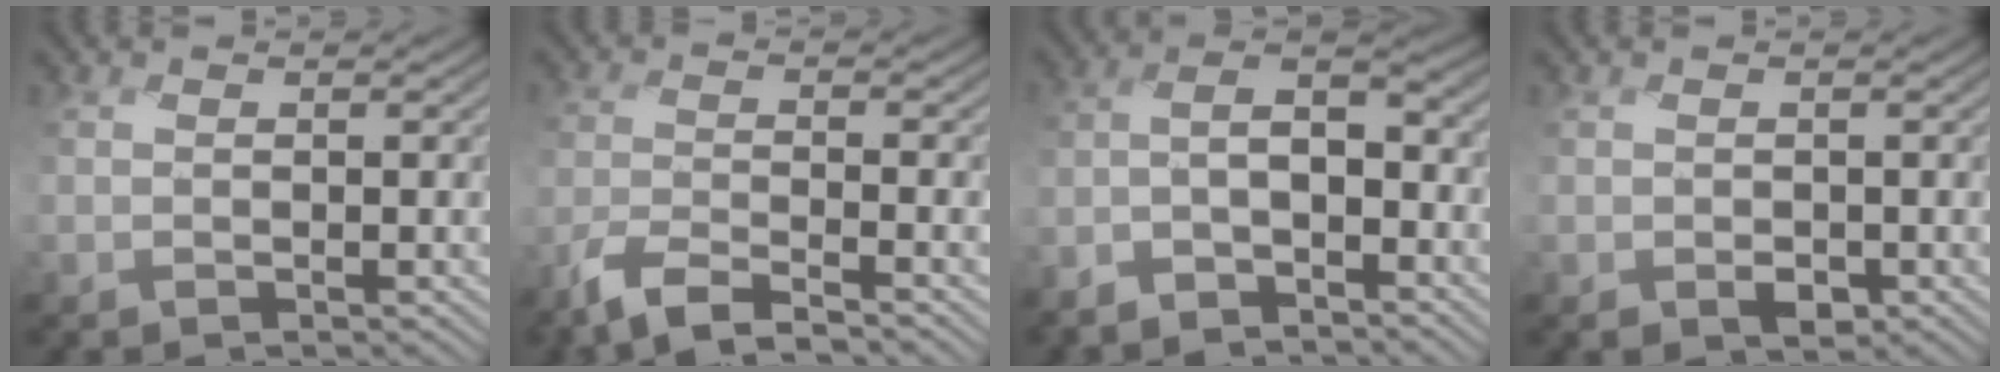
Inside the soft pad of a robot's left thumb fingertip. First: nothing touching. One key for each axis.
{"total": 4.1, "fx": -3.9, "fy": -0.5, "fz": 1.3, "tx": -0.024, "ty": -0.001, "tz": -0.094}
{"total": 5.1, "fx": -4.0, "fy": 1.7, "fz": 2.7, "tx": -0.039, "ty": 0.008, "tz": -0.095}
{"total": 1.9, "fx": -0.7, "fy": 1.5, "fz": 1.0, "tx": -0.025, "ty": -0.013, "tz": -0.011}